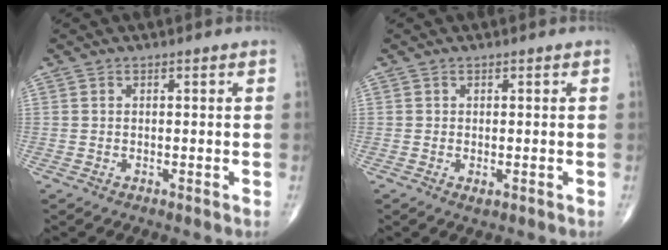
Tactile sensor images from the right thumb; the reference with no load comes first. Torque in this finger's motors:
{"motor_torque": [-0.42, 0.21, -0.01, -0.02, -0.02]}